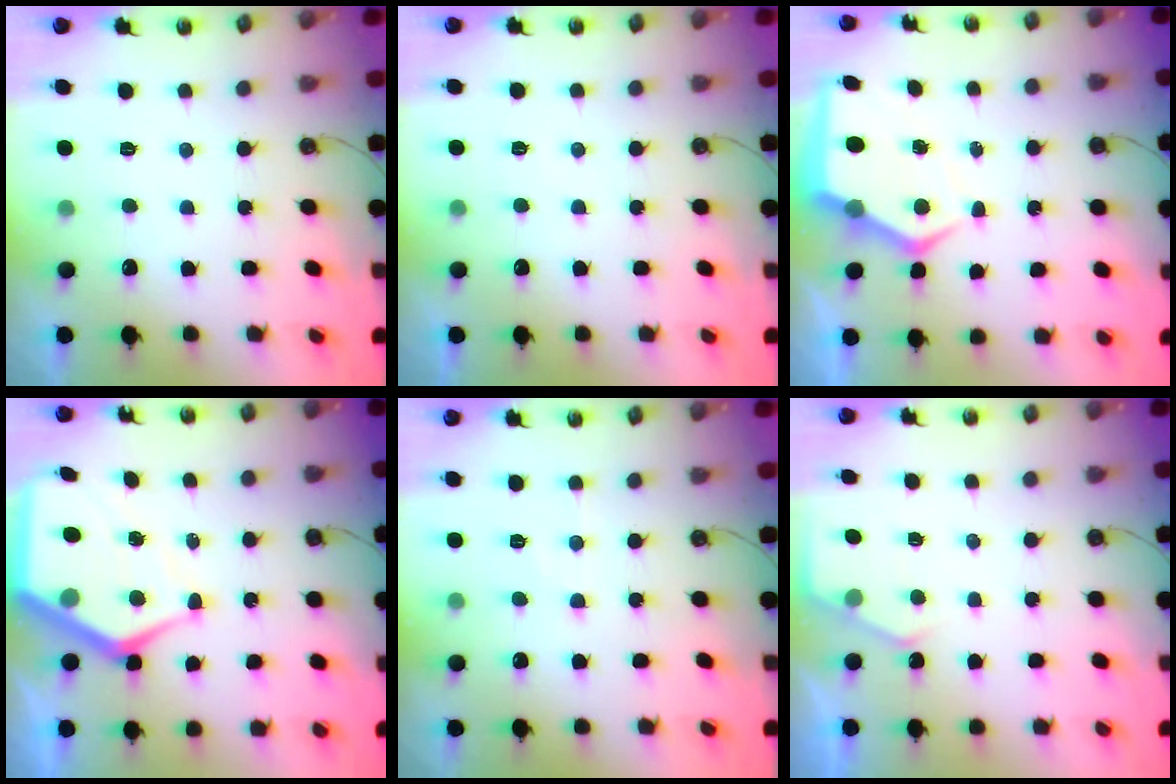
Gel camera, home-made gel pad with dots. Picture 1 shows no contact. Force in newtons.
{"total": 3.0, "press": 3.0, "slide": 0.3}
{"total": 7.4, "press": 7.3, "slide": 1.0}
{"total": 12.6, "press": 12.5, "slide": 1.3}
{"total": 5.5, "press": 5.5, "slide": 0.7}
{"total": 3.9, "press": 3.9, "slide": 0.5}